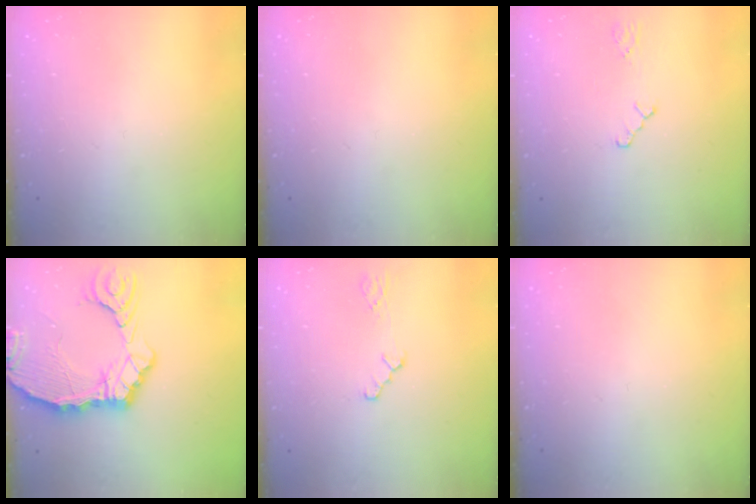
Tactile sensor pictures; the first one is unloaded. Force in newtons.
{"total": 0.0}
{"total": 1.6, "press": 1.6, "slide": 0.3}
{"total": 15.3, "press": 15.2, "slide": 2.3}
{"total": 1.0, "press": 1.0, "slide": 0.2}
{"total": 0.0}